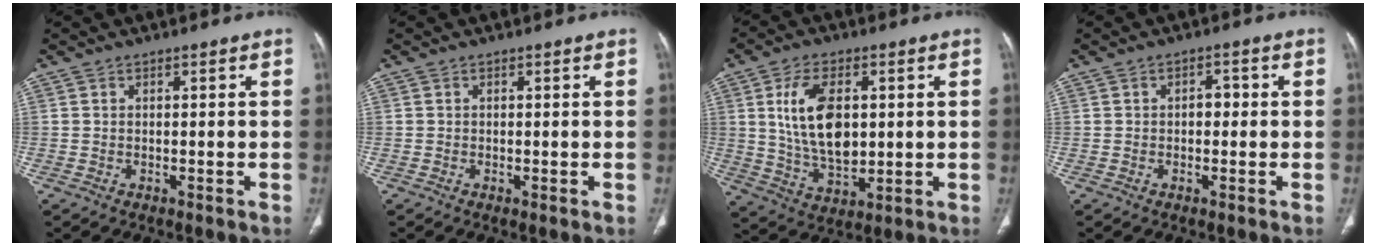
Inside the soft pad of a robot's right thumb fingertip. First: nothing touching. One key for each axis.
{"total": 0.0}
{"total": 13.4, "fx": 2.4, "fy": 7.7, "fz": 10.7, "tx": -0.181, "ty": -0.014, "tz": 0.052}
{"total": 2.3, "fx": 0.0, "fy": 1.5, "fz": 1.7, "tx": -0.014, "ty": 0.006, "tz": -0.005}